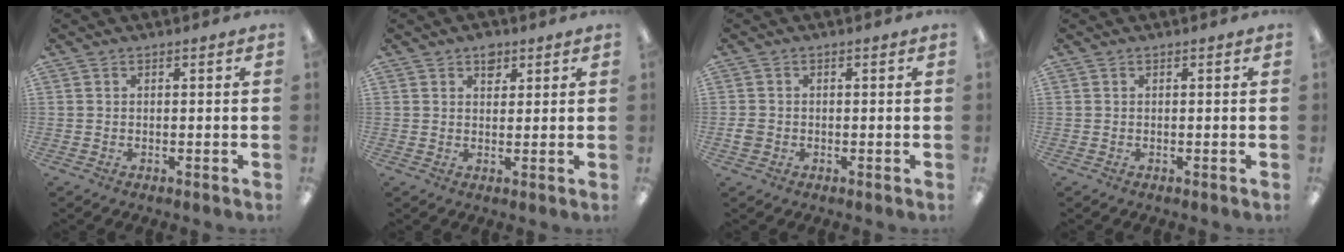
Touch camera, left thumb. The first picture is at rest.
{"total": 3.5, "force": [2.2, 2.3, 1.5], "torque": [-0.002, -0.009, 0.034]}
{"total": 2.3, "force": [-0.6, 1.9, 1.1], "torque": [-0.018, 0.004, -0.010]}
{"total": 0.0}